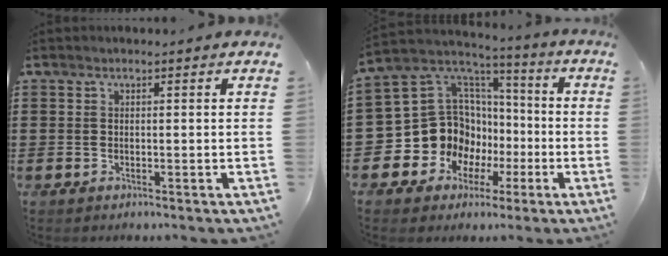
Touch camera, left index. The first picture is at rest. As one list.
[{"total": 13.0, "force": [-2.8, 11.9, 4.5], "torque": [-0.151, -0.022, -0.034]}]